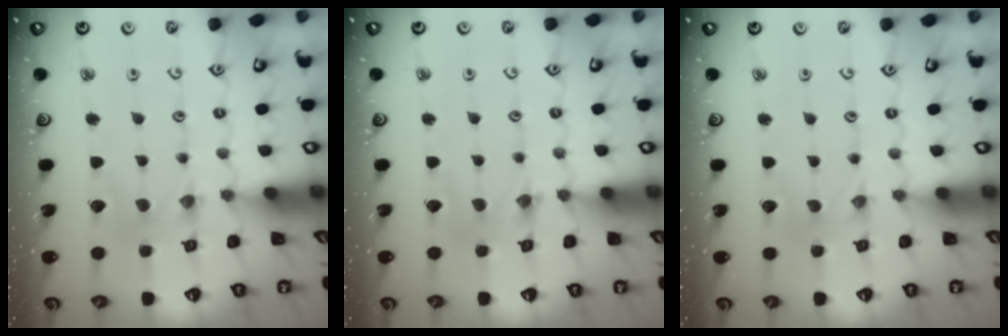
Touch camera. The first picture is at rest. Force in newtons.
{"total": 1.3, "press": 1.3, "slide": 0.3}
{"total": 0.0}